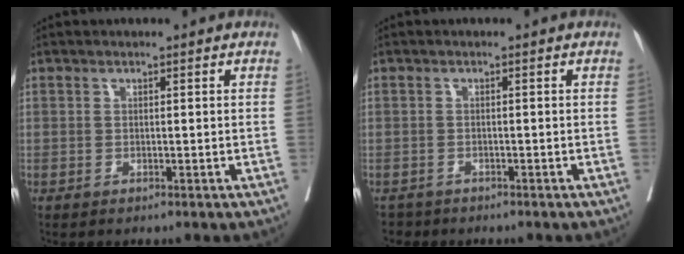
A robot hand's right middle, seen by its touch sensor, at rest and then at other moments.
{"total": 2.4, "force": [-2.2, 1.0, -0.1], "torque": [0.001, -0.002, -0.037]}